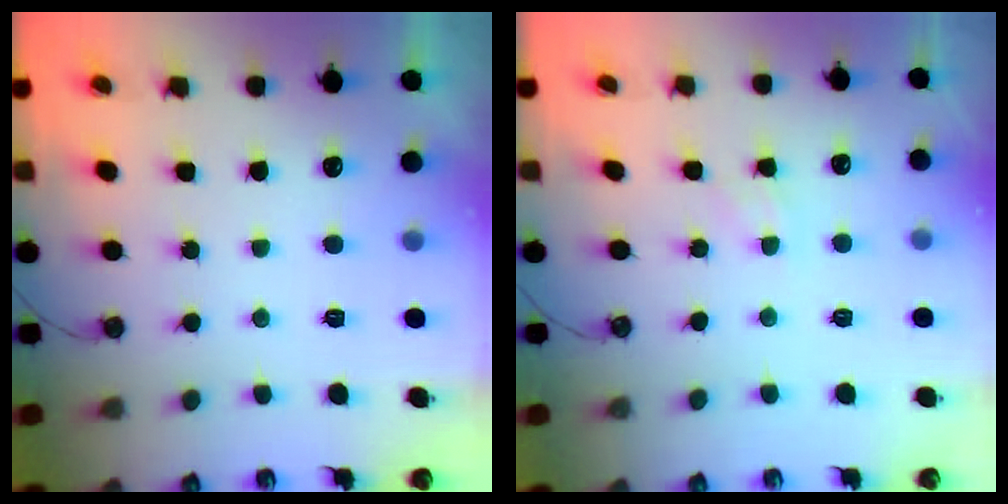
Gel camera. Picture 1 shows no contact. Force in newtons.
{"total": 3.0, "press": 3.0, "slide": 0.5}